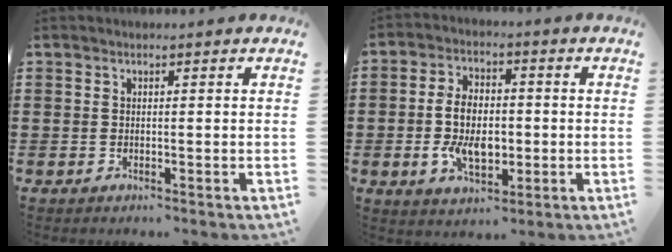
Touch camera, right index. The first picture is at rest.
{"total": 8.0, "force": [-1.2, 4.9, 6.3], "torque": [-0.130, 0.002, -0.026]}